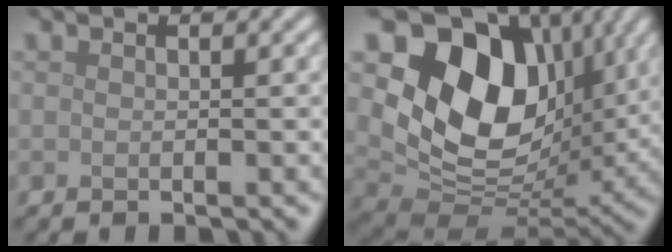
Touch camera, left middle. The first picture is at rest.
{"total": 14.1, "force": [4.9, 10.1, 8.4], "torque": [-0.144, -0.001, 0.090]}